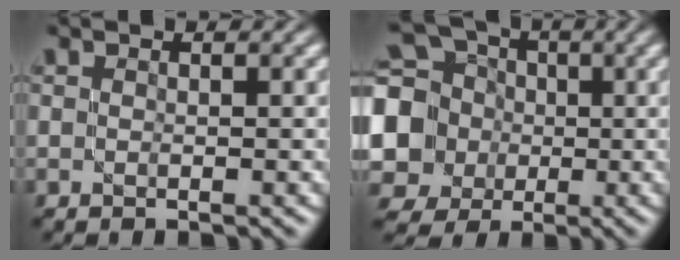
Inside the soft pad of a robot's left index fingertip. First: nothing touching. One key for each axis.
{"total": 10.1, "fx": -0.1, "fy": 9.2, "fz": 4.1, "tx": -0.117, "ty": -0.003, "tz": -0.029}